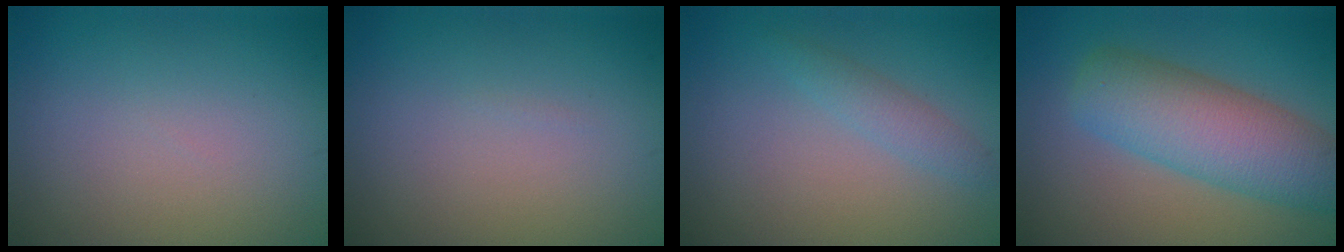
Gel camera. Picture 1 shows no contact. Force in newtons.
{"total": 0.0}
{"total": 1.7, "press": 1.6, "slide": 0.0}
{"total": 7.3, "press": 7.3, "slide": 0.3}